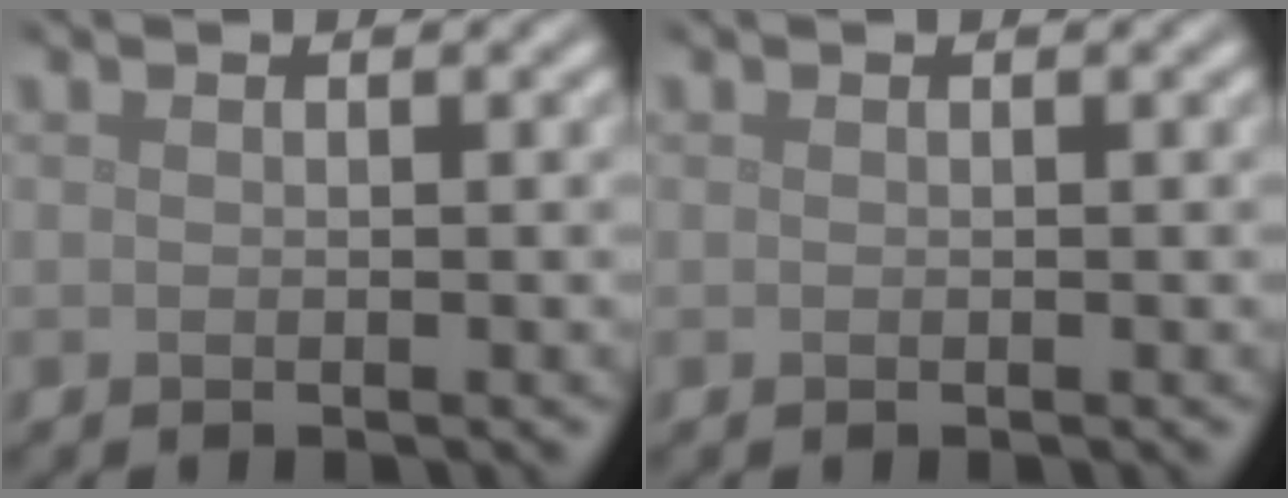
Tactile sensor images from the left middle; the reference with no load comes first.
{"total": 0.0}